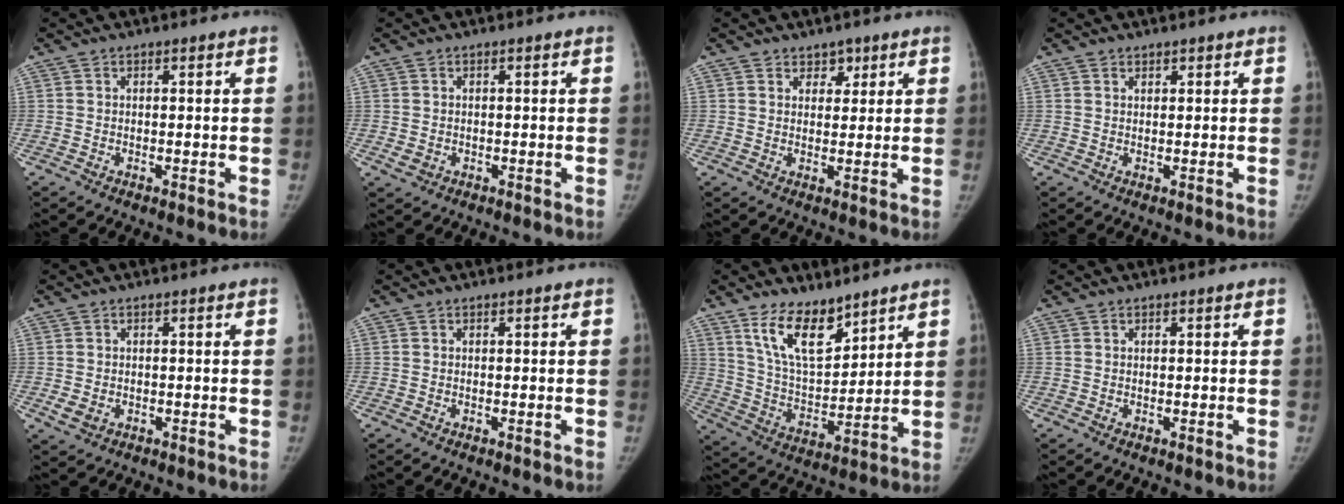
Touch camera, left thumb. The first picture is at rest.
{"total": 1.9, "force": [-0.5, 1.6, 0.9], "torque": [-0.011, 0.000, -0.002]}
{"total": 3.0, "force": [1.9, 2.1, 0.8], "torque": [0.014, -0.011, 0.026]}
{"total": 1.0, "force": [0.7, 0.6, 0.2], "torque": [0.005, -0.004, 0.009]}
{"total": 2.6, "force": [-0.6, 2.1, 1.5], "torque": [-0.025, -0.002, -0.004]}
{"total": 0.0}
{"total": 12.6, "force": [8.8, 5.7, 7.1], "torque": [-0.095, -0.064, 0.176]}
{"total": 0.0}